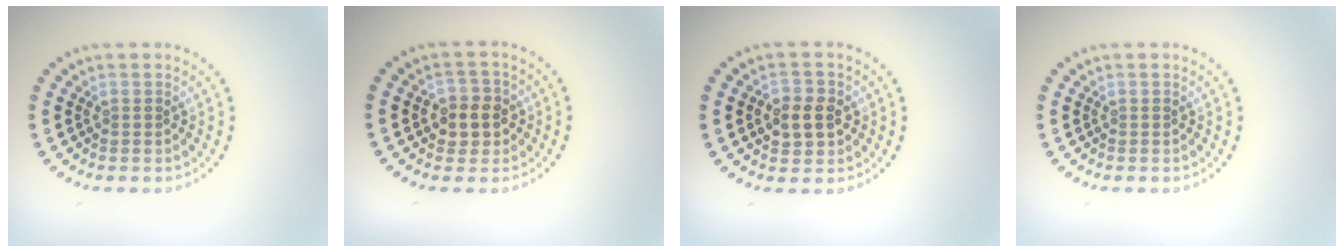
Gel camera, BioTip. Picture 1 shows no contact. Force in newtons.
{"total": 2.7, "press": 2.6, "slide": 0.7}
{"total": 2.9, "press": 2.9, "slide": 0.4}
{"total": 0.0}